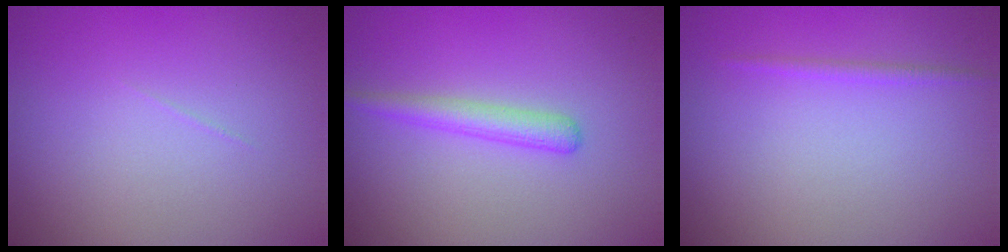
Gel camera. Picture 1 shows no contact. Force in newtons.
{"total": 2.0, "press": 1.9, "slide": 0.1}
{"total": 0.8, "press": 0.8, "slide": 0.1}